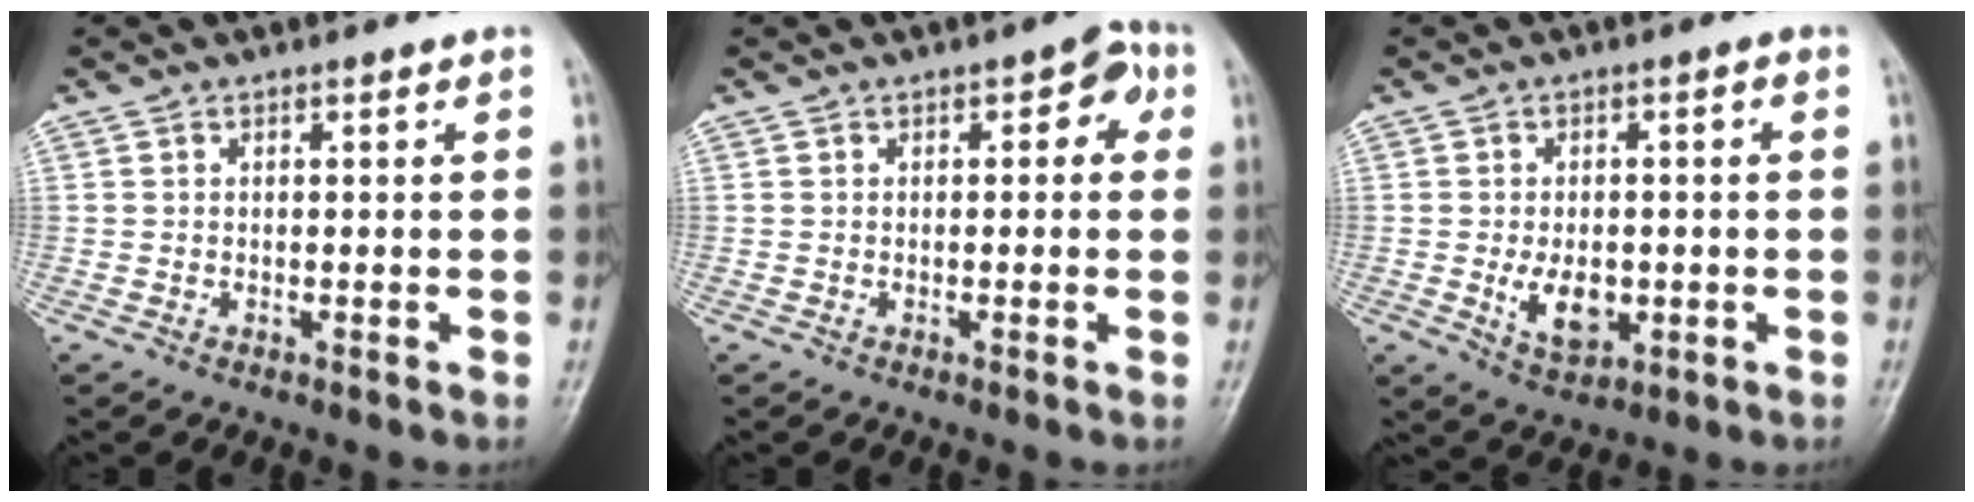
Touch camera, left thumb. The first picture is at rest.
{"total": 3.9, "force": [0.9, 2.3, 3.1], "torque": [-0.010, 0.009, 0.000]}
{"total": 7.5, "force": [-1.4, 4.7, 5.7], "torque": [-0.075, 0.000, -0.016]}